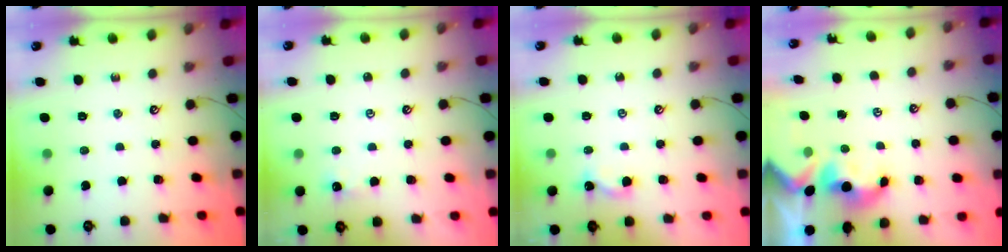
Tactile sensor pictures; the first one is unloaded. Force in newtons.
{"total": 0.9, "press": 0.8, "slide": 0.3}
{"total": 1.7, "press": 1.6, "slide": 0.3}
{"total": 1.5, "press": 1.3, "slide": 0.7}